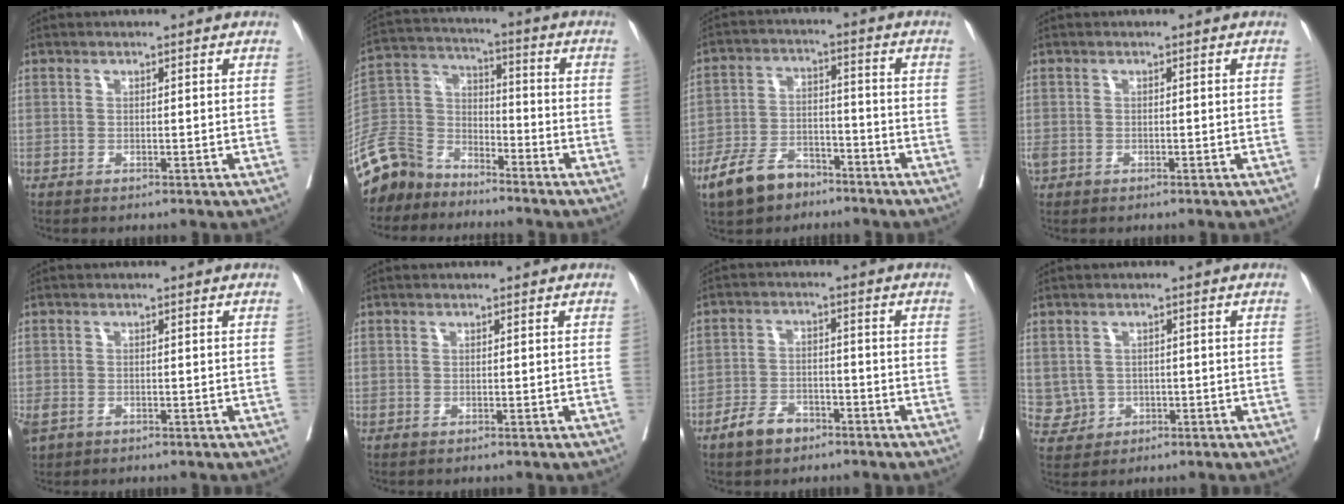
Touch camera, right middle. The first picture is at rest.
{"total": 11.4, "force": [-10.0, 5.0, 2.3], "torque": [-0.068, 0.016, -0.201]}
{"total": 8.7, "force": [-6.3, 4.4, 4.0], "torque": [-0.086, 0.002, -0.115]}
{"total": 1.8, "force": [-0.8, 1.3, 1.0], "torque": [-0.032, -0.001, -0.012]}
{"total": 3.8, "force": [-2.1, 2.5, 2.0], "torque": [-0.049, -0.008, -0.035]}
{"total": 0.0}
{"total": 5.0, "force": [-3.5, 2.7, 2.2], "torque": [-0.047, 0.003, -0.059]}
{"total": 3.9, "force": [-0.3, 3.9, 0.5], "torque": [0.000, 0.006, 0.005]}